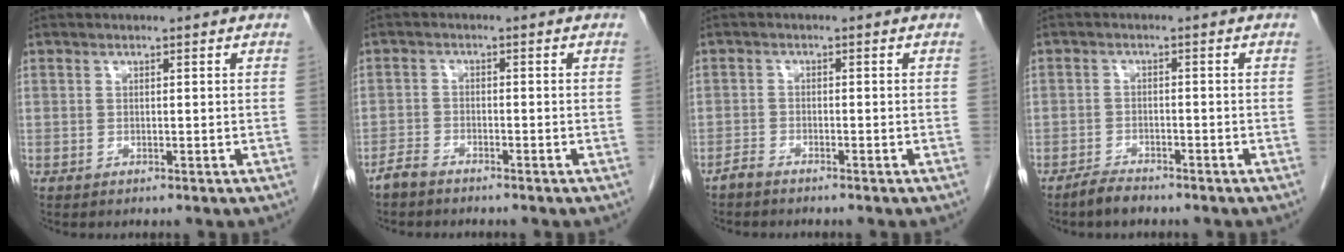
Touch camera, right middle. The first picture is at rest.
{"total": 2.5, "force": [-2.2, 0.7, 0.7], "torque": [-0.021, 0.000, -0.043]}
{"total": 1.7, "force": [-1.6, 0.3, 0.5], "torque": [-0.015, -0.001, -0.029]}
{"total": 2.5, "force": [-2.3, 0.6, 0.9], "torque": [-0.024, -0.003, -0.039]}